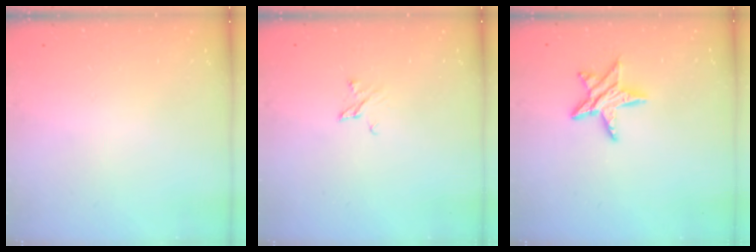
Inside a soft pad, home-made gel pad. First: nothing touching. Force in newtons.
{"total": 3.5, "press": 3.5, "slide": 0.3}
{"total": 9.7, "press": 9.7, "slide": 0.5}